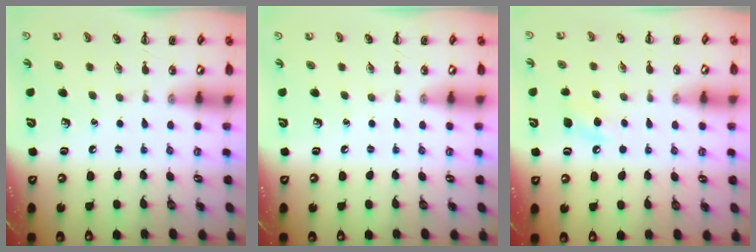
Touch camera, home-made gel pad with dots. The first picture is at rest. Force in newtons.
{"total": 0.0}
{"total": 5.5, "press": 5.3, "slide": 1.7}